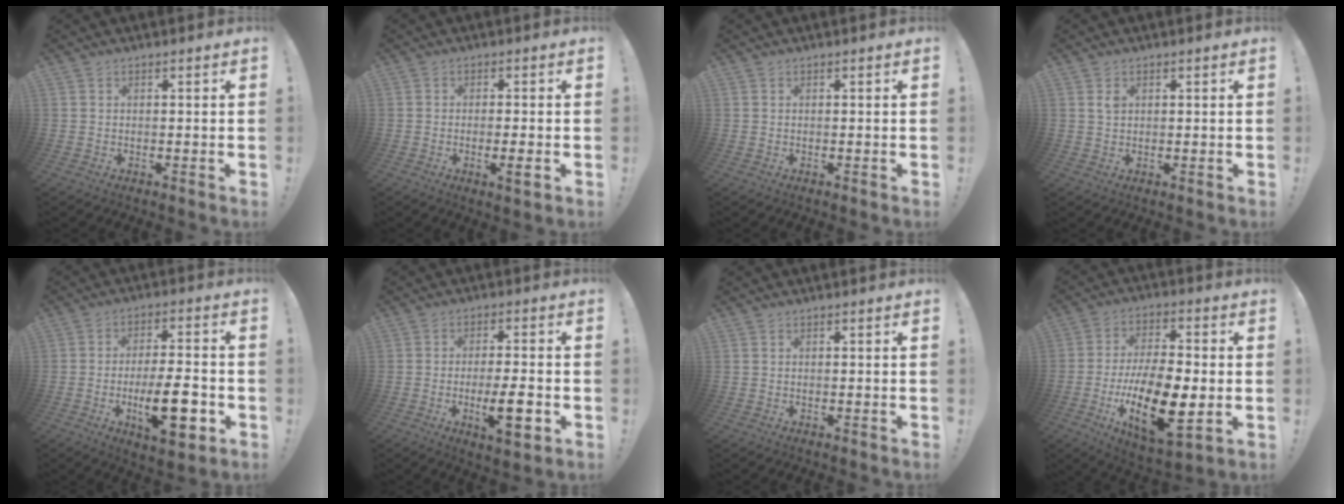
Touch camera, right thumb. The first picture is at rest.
{"total": 4.0, "force": [-1.4, 0.2, 3.7], "torque": [-0.049, -0.006, -0.023]}
{"total": 0.0}
{"total": 1.9, "force": [0.9, 1.2, 1.0], "torque": [-0.010, -0.004, 0.015]}
{"total": 16.0, "force": [-4.9, 5.5, 14.3], "torque": [-0.224, 0.007, -0.076]}
{"total": 10.1, "force": [-3.1, 2.4, 9.3], "torque": [-0.142, -0.001, -0.054]}
{"total": 0.0}
{"total": 21.3, "force": [-4.8, 9.8, 18.2], "torque": [-0.318, 0.011, -0.072]}